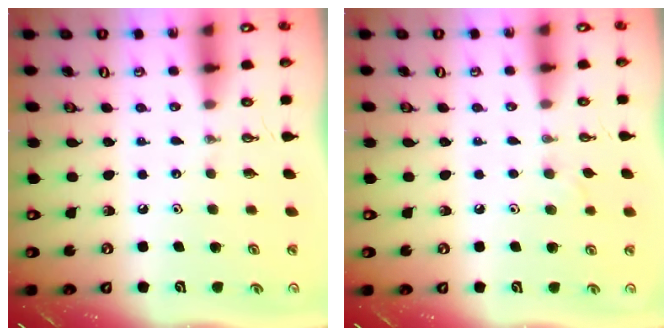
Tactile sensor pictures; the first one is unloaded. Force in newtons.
{"total": 4.8, "press": 4.6, "slide": 1.4}